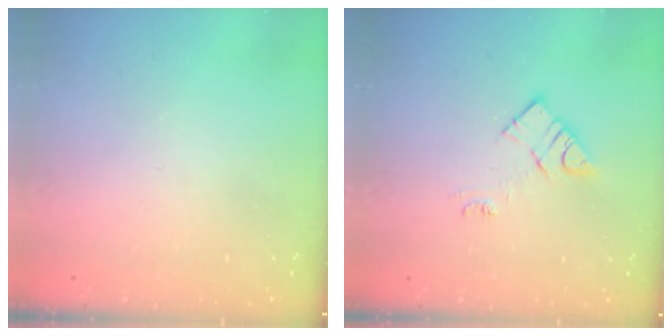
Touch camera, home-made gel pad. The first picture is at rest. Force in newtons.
{"total": 8.7, "press": 8.7, "slide": 0.3}